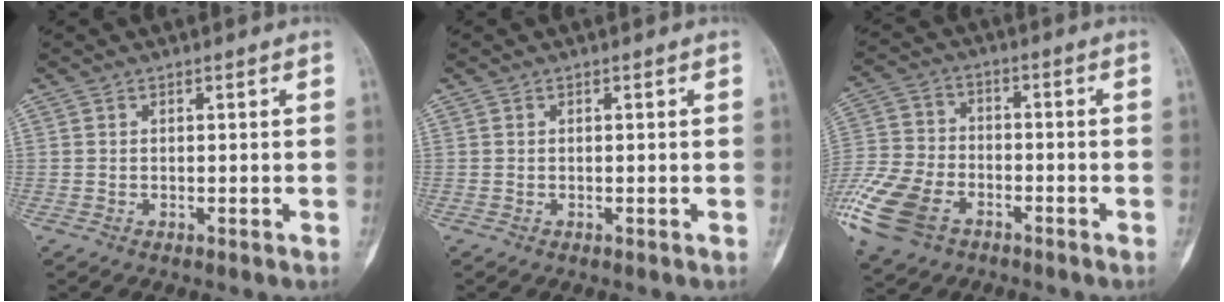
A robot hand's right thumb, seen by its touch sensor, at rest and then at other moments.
{"total": 0.0}
{"total": 16.4, "force": [-8.0, 10.4, 9.8], "torque": [-0.230, 0.010, -0.153]}